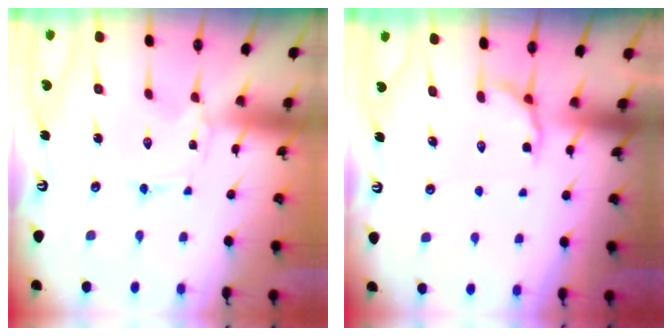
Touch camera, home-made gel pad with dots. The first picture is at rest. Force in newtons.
{"total": 5.6, "press": 5.1, "slide": 2.4}